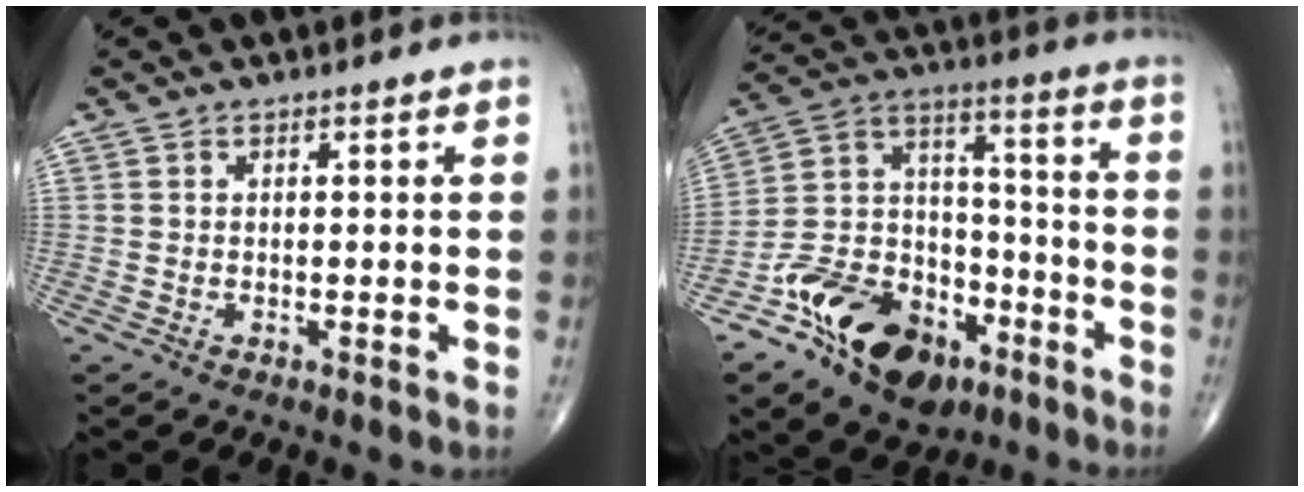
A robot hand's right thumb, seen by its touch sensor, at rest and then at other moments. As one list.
[{"total": 20.9, "force": [-12.0, 12.6, 11.7], "torque": [-0.168, 0.087, -0.202]}]